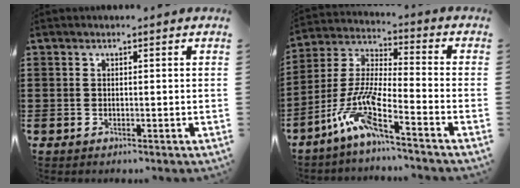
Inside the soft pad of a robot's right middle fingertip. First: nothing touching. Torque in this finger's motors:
{"motor_torque": [2.14, 0.00, 0.70, 0.21]}